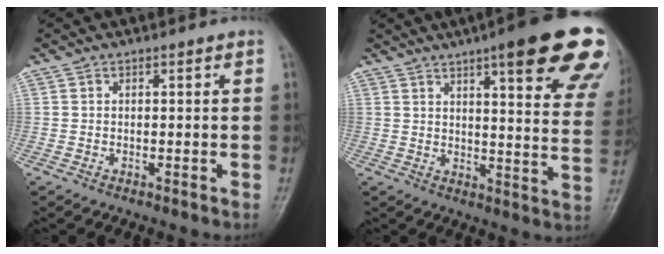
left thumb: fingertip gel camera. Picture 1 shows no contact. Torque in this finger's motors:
{"motor_torque": [2.78, 2.23, 1.87, -0.90, 0.17]}